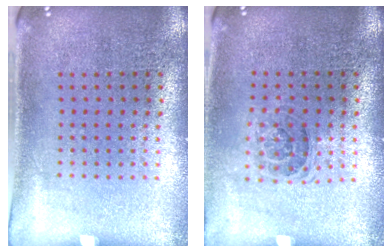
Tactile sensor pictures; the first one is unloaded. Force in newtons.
{"total": 1.3, "press": 1.0, "slide": 0.7}